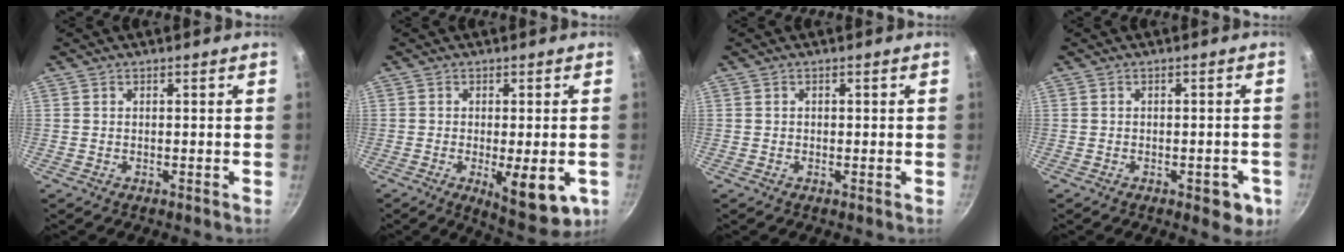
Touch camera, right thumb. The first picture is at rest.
{"total": 10.1, "force": [-3.1, 3.6, 8.9], "torque": [-0.115, -0.013, -0.037]}
{"total": 0.0}
{"total": 4.3, "force": [-2.0, 2.0, 3.2], "torque": [-0.020, 0.010, -0.022]}